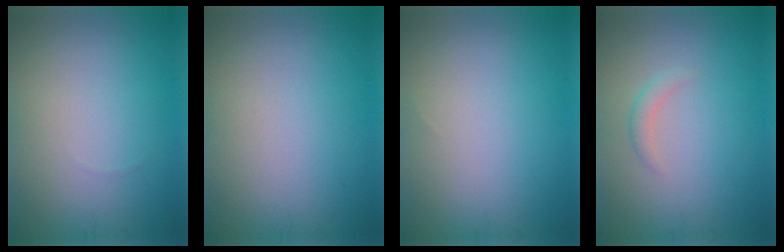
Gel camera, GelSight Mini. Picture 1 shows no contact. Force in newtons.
{"total": 0.0}
{"total": 0.0}
{"total": 1.1, "press": 1.1, "slide": 0.1}